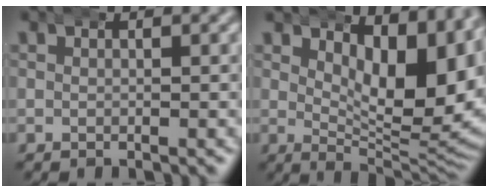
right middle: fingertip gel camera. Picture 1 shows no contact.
{"total": 11.5, "force": [2.8, 4.9, 10.0], "torque": [-0.114, -0.020, 0.054]}